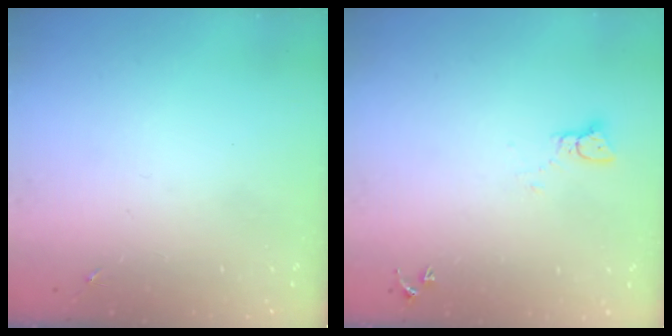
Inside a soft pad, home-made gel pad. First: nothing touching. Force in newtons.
{"total": 2.1, "press": 2.1, "slide": 0.2}